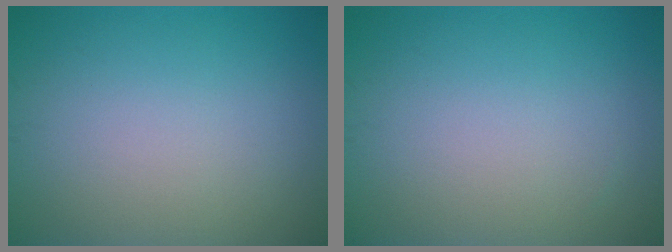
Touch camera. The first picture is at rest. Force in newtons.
{"total": 0.0}